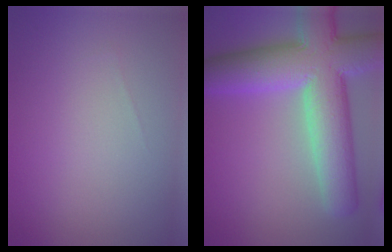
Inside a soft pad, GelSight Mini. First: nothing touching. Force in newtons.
{"total": 11.8, "press": 11.7, "slide": 1.0}